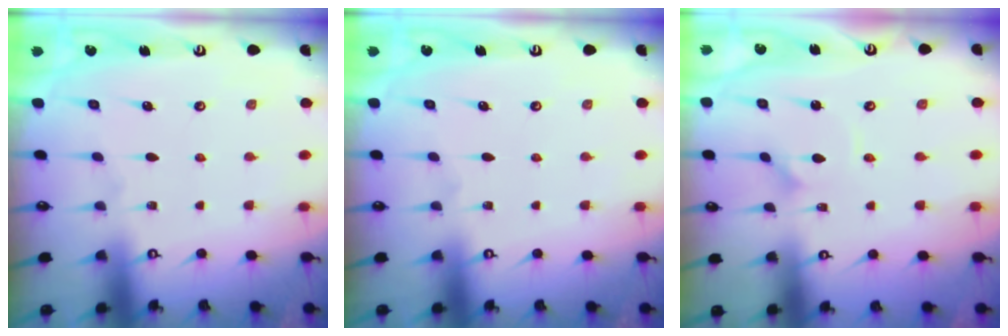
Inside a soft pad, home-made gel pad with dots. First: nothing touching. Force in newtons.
{"total": 0.0}
{"total": 1.0, "press": 1.0, "slide": 0.2}